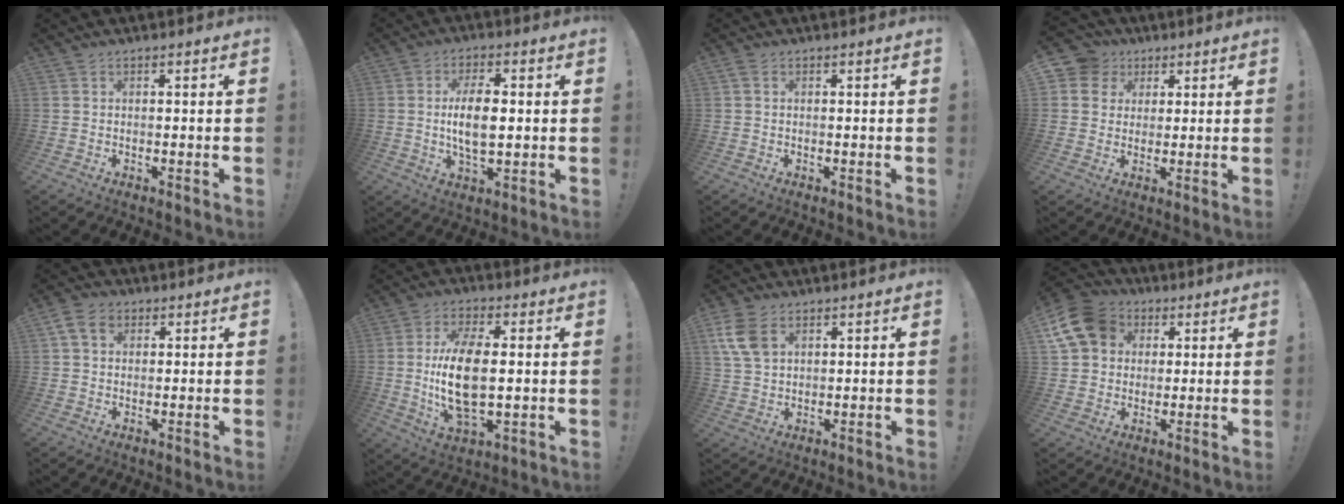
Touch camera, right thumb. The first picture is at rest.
{"total": 10.2, "force": [0.5, 4.6, 9.1], "torque": [-0.167, -0.006, 0.003]}
{"total": 1.0, "force": [0.3, 0.6, 0.8], "torque": [-0.019, 0.004, 0.005]}
{"total": 7.5, "force": [2.7, 6.8, 1.8], "torque": [-0.028, -0.007, 0.055]}
{"total": 6.9, "force": [2.7, 4.9, 4.0], "torque": [-0.076, 0.002, 0.052]}
{"total": 15.7, "force": [0.3, 7.4, 13.8], "torque": [-0.290, -0.007, -0.001]}
{"total": 8.8, "force": [3.8, 5.6, 5.7], "torque": [-0.114, -0.003, 0.074]}
{"total": 14.2, "force": [4.6, 11.4, 7.0], "torque": [-0.119, -0.012, 0.093]}